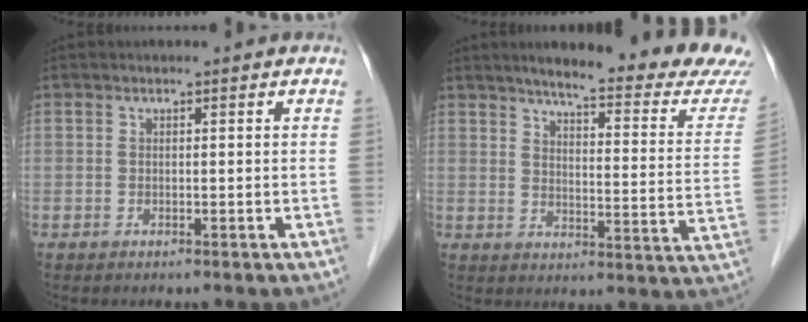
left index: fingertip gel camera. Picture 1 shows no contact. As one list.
[{"total": 20.7, "force": [18.5, 1.1, 9.2], "torque": [-0.117, -0.067, 0.219]}]